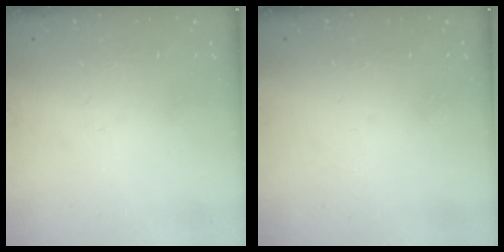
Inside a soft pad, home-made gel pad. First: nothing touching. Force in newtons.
{"total": 1.5, "press": 1.5, "slide": 0.1}